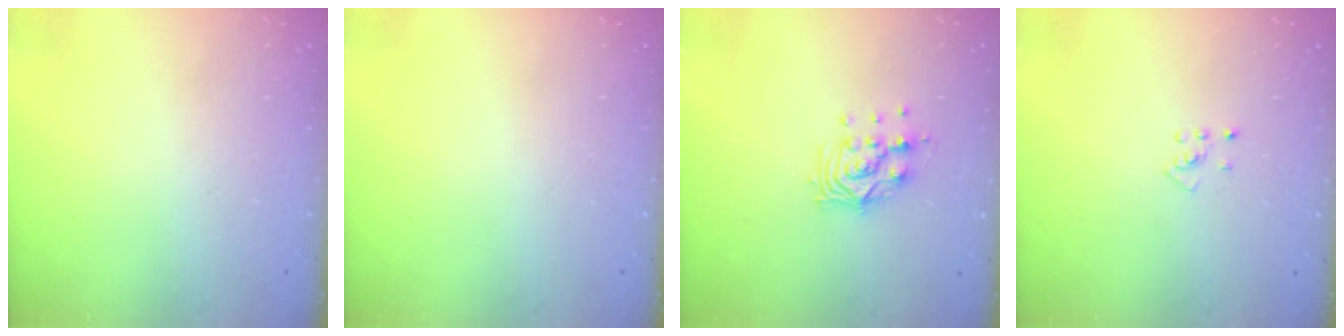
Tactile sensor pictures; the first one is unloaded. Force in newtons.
{"total": 0.0}
{"total": 10.7, "press": 10.7, "slide": 0.7}
{"total": 2.7, "press": 2.7, "slide": 0.5}